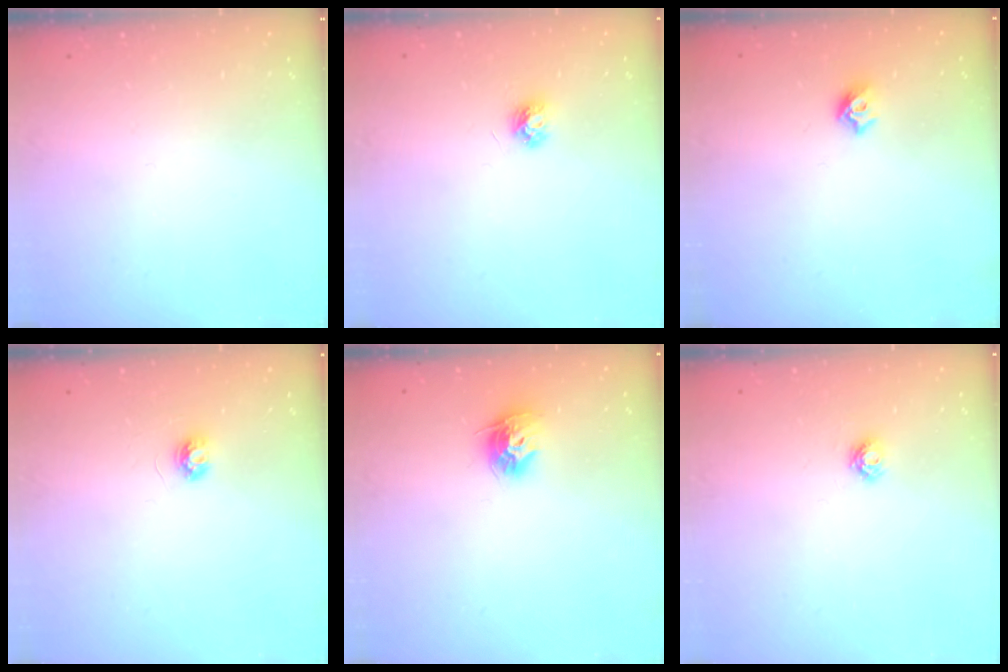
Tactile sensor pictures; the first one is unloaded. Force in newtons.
{"total": 4.2, "press": 4.2, "slide": 0.3}
{"total": 5.4, "press": 5.3, "slide": 1.0}
{"total": 3.7, "press": 3.7, "slide": 0.3}
{"total": 9.4, "press": 9.4, "slide": 0.6}
{"total": 4.0, "press": 4.0, "slide": 0.5}